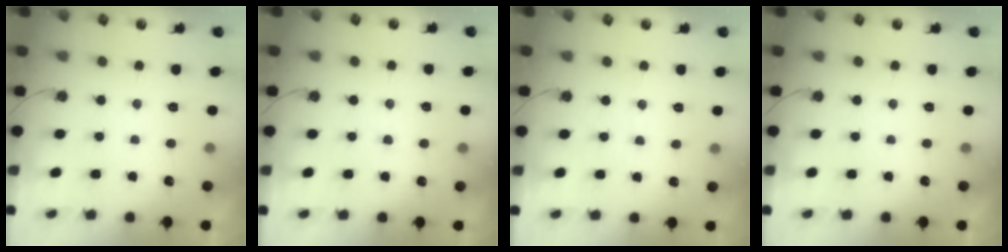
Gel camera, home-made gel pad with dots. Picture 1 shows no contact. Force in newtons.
{"total": 2.7, "press": 2.7, "slide": 0.4}
{"total": 4.7, "press": 4.7, "slide": 0.7}
{"total": 0.0}